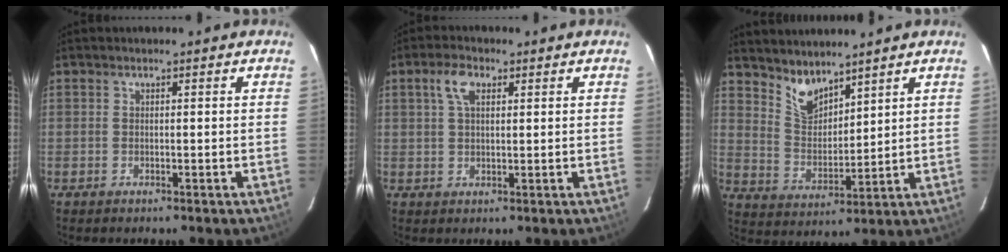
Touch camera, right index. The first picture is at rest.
{"total": 4.4, "force": [1.9, 2.3, 3.2], "torque": [-0.061, 0.012, 0.035]}
{"total": 7.5, "force": [6.2, 2.9, 2.9], "torque": [-0.048, -0.002, 0.127]}